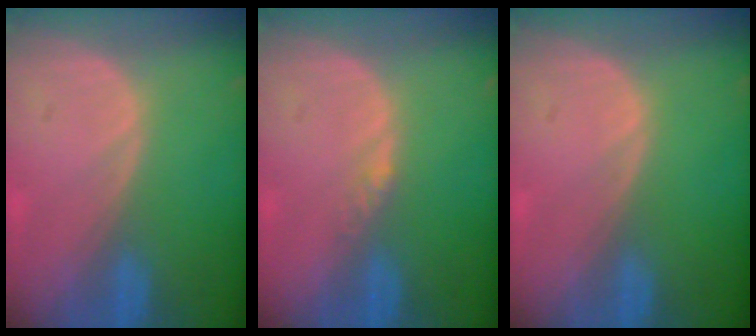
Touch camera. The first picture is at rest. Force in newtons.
{"total": 1.4, "press": 1.1, "slide": 0.8}
{"total": 0.0}